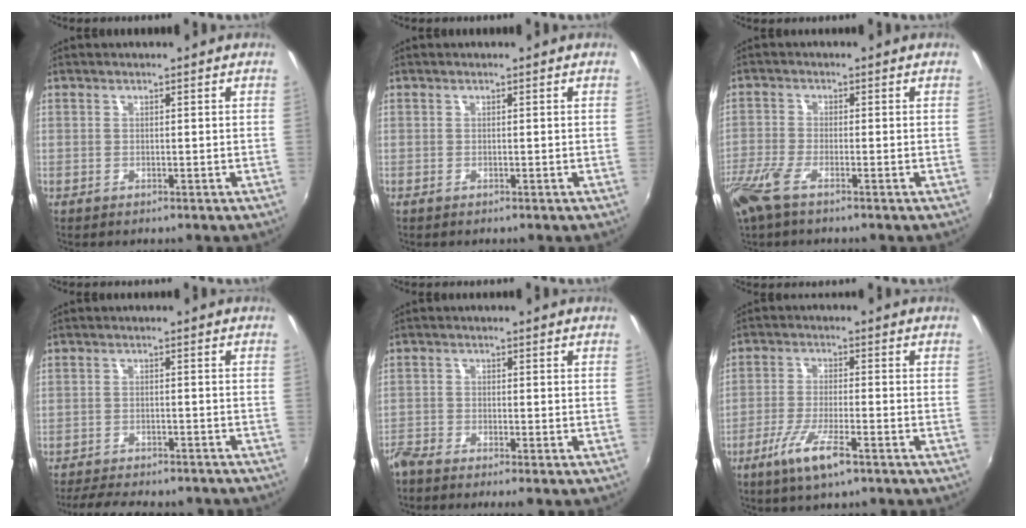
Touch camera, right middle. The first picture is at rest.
{"total": 0.0}
{"total": 7.6, "force": [-5.1, 2.0, 5.3], "torque": [-0.133, -0.026, -0.104]}
{"total": 11.5, "force": [-10.1, 2.7, 4.8], "torque": [-0.109, -0.017, -0.139]}
{"total": 4.1, "force": [-3.8, 0.3, 1.7], "torque": [-0.053, -0.016, -0.077]}
{"total": 8.1, "force": [-4.7, 1.2, 6.5], "torque": [-0.139, -0.014, -0.087]}